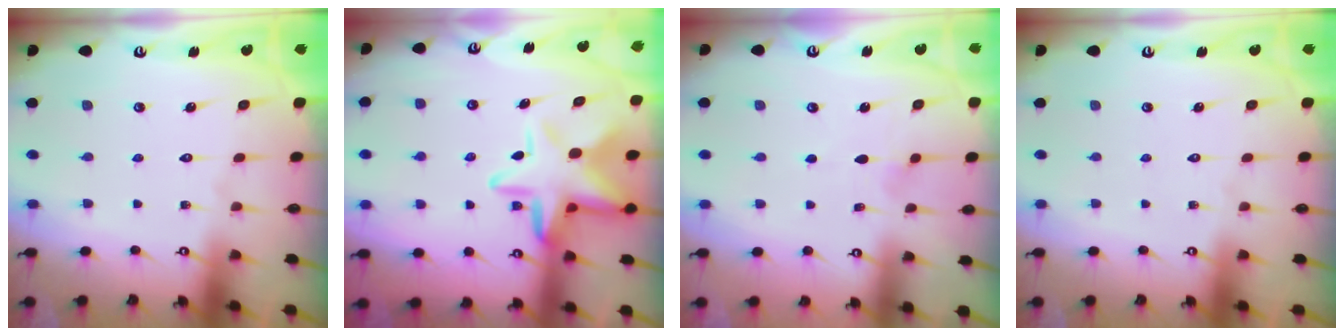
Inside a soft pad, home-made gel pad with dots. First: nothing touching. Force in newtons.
{"total": 13.9, "press": 13.7, "slide": 2.3}
{"total": 4.6, "press": 4.3, "slide": 1.5}
{"total": 0.0}